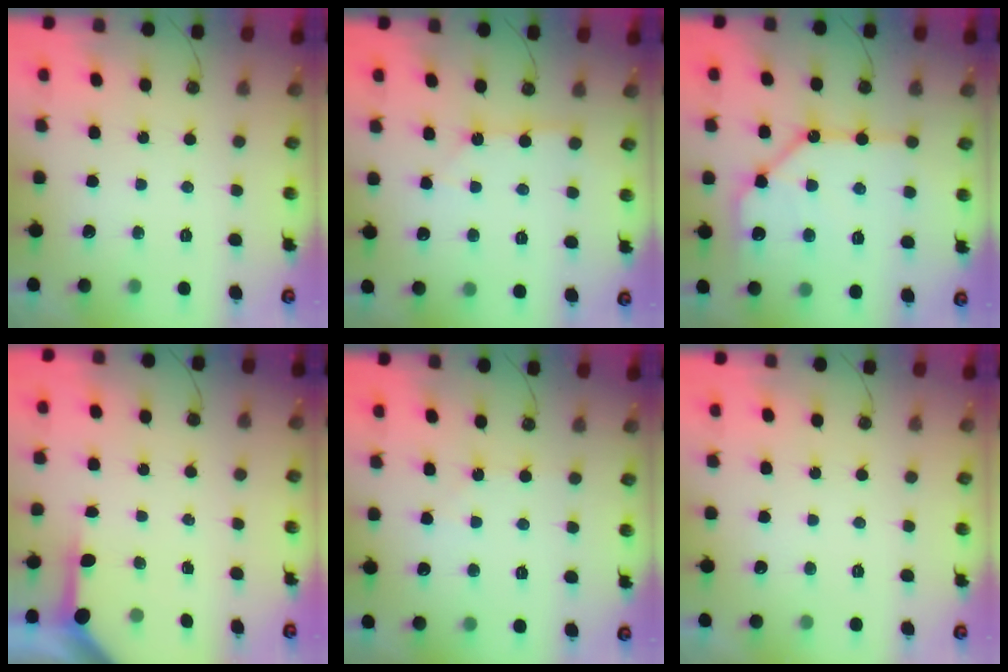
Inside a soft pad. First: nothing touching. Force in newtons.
{"total": 2.4, "press": 2.4, "slide": 0.3}
{"total": 14.2, "press": 14.1, "slide": 1.8}
{"total": 3.6, "press": 3.5, "slide": 0.5}
{"total": 2.8, "press": 2.8, "slide": 0.6}
{"total": 0.0}